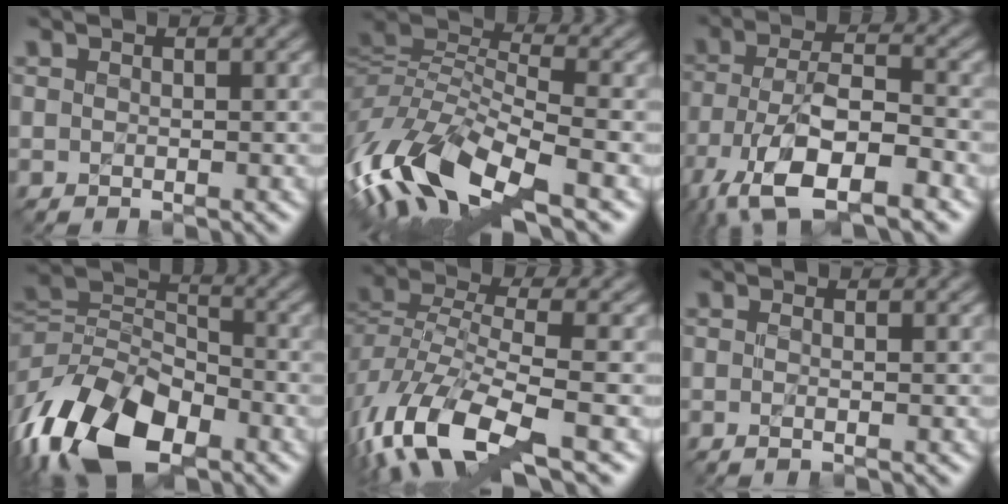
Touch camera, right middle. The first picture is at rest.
{"total": 12.2, "force": [-5.8, 4.7, 9.7], "torque": [-0.202, -0.007, -0.116]}
{"total": 10.6, "force": [-5.9, 4.2, 7.8], "torque": [-0.153, -0.005, -0.107]}
{"total": 12.5, "force": [-6.5, 7.1, 8.0], "torque": [-0.171, -0.009, -0.131]}
{"total": 9.6, "force": [-5.1, 3.5, 7.3], "torque": [-0.160, -0.009, -0.104]}
{"total": 1.6, "force": [0.1, 0.9, 1.4], "torque": [-0.010, -0.003, -0.016]}